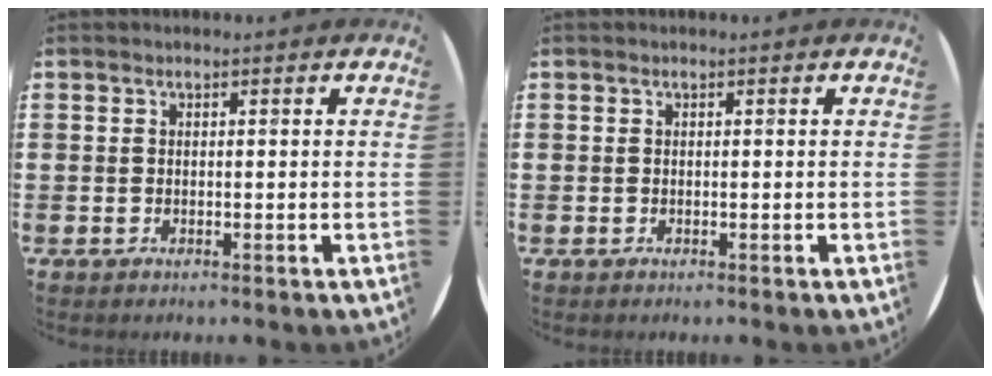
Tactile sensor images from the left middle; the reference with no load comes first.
{"total": 0.0}